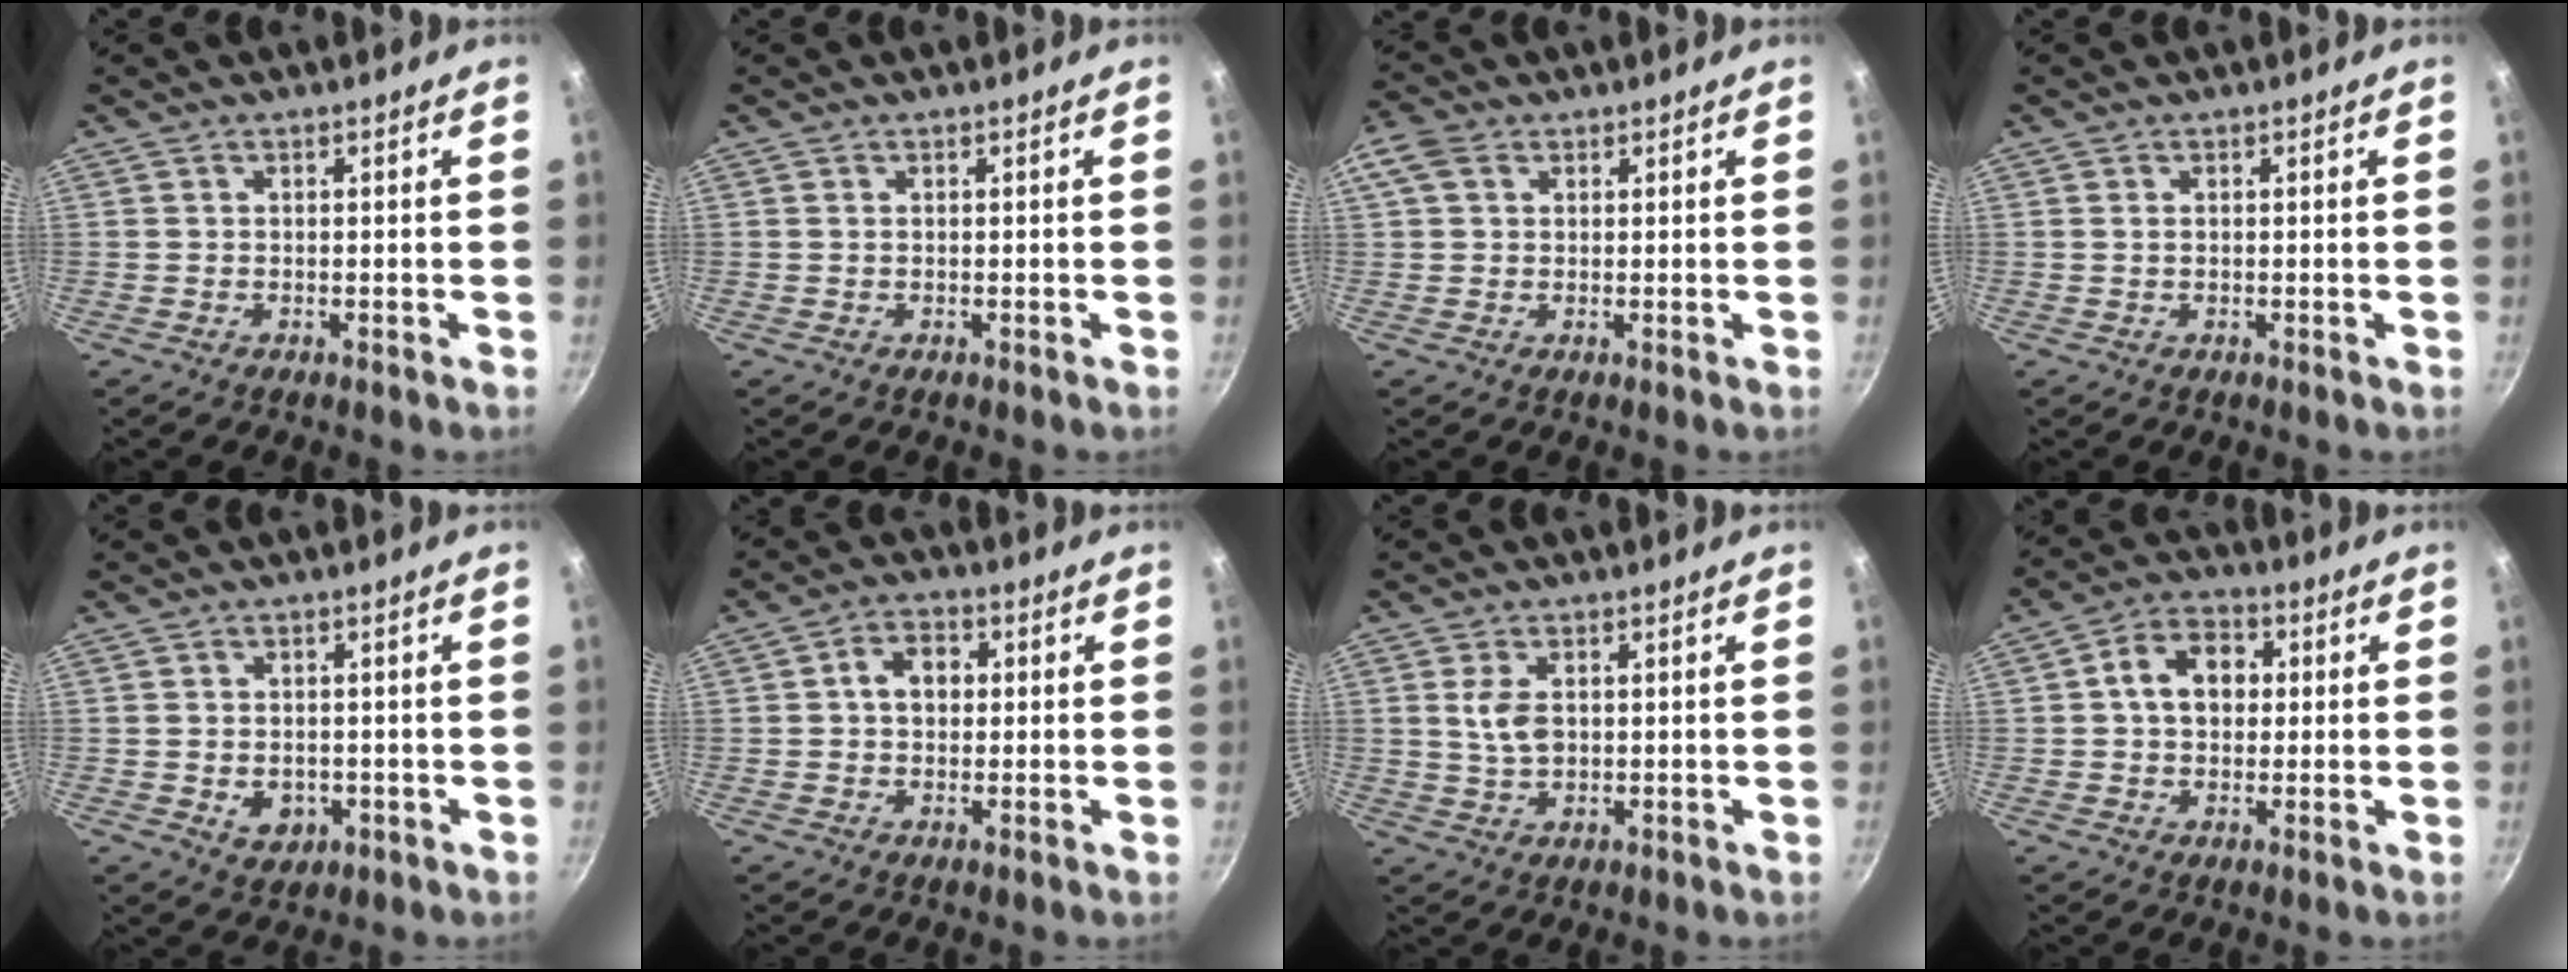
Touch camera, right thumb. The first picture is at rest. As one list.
[{"total": 0.0}, {"total": 4.7, "force": [1.7, 3.5, 2.7], "torque": [-0.052, 0.008, 0.026]}, {"total": 0.6, "force": [0.1, 0.4, 0.5], "torque": [-0.009, 0.001, 0.003]}, {"total": 4.7, "force": [-1.0, 3.6, 2.7], "torque": [-0.028, 0.002, -0.005]}, {"total": 5.7, "force": [0.7, 4.3, 3.7], "torque": [-0.036, 0.013, 0.003]}, {"total": 4.9, "force": [0.8, 3.0, 3.8], "torque": [-0.068, -0.001, 0.018]}, {"total": 9.1, "force": [1.2, 6.7, 5.9], "torque": [-0.067, 0.017, 0.006]}]